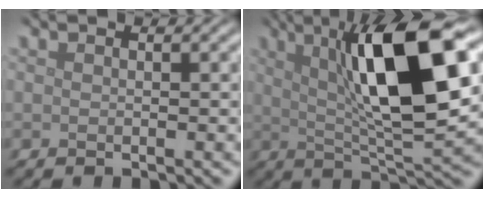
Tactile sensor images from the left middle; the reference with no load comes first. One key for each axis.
{"total": 12.4, "fx": 3.2, "fy": 3.2, "fz": 11.6, "tx": -0.184, "ty": 0.013, "tz": 0.053}